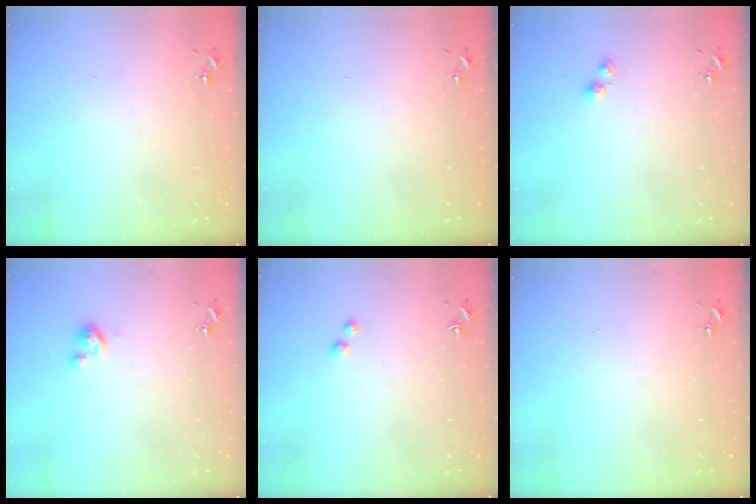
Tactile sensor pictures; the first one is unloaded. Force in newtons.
{"total": 0.0}
{"total": 4.4, "press": 4.3, "slide": 0.2}
{"total": 2.8, "press": 2.8, "slide": 0.3}
{"total": 1.8, "press": 1.7, "slide": 0.2}
{"total": 0.0}